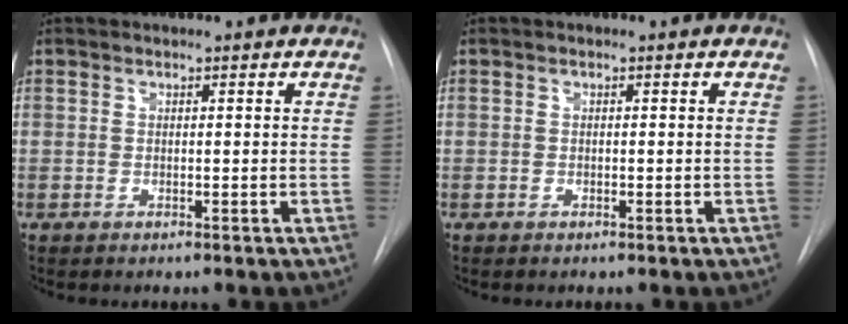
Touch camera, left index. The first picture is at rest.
{"total": 0.0}